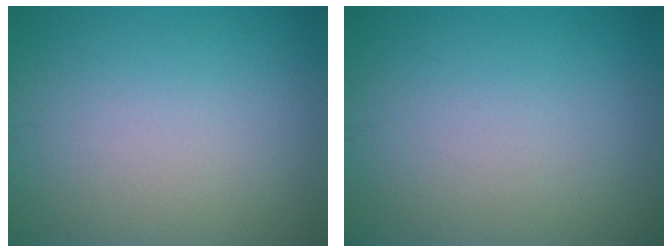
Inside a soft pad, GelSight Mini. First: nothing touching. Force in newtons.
{"total": 0.0}